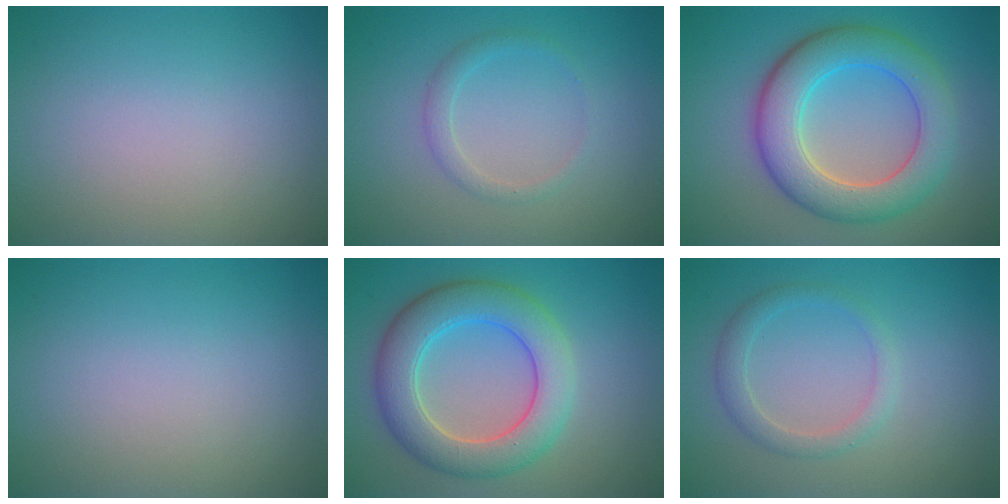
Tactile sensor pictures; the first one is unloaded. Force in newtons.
{"total": 1.5, "press": 1.4, "slide": 0.0}
{"total": 7.5, "press": 7.5, "slide": 0.6}
{"total": 0.0}
{"total": 6.9, "press": 6.9, "slide": 0.2}
{"total": 2.1, "press": 2.1, "slide": 0.2}